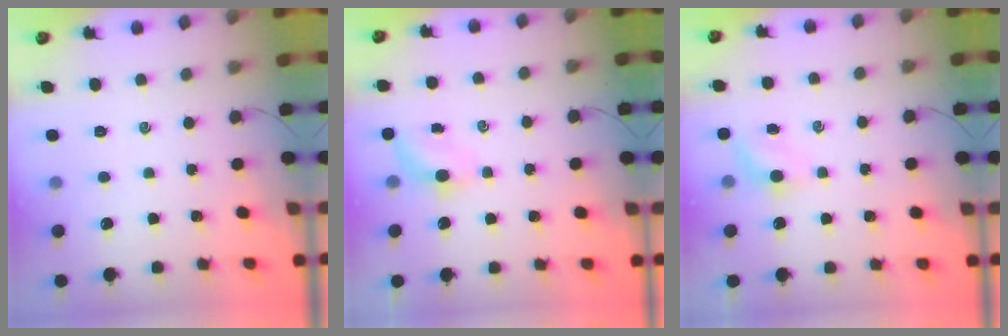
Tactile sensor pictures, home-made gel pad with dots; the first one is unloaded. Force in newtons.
{"total": 3.6, "press": 3.4, "slide": 1.3}
{"total": 4.3, "press": 4.1, "slide": 1.3}